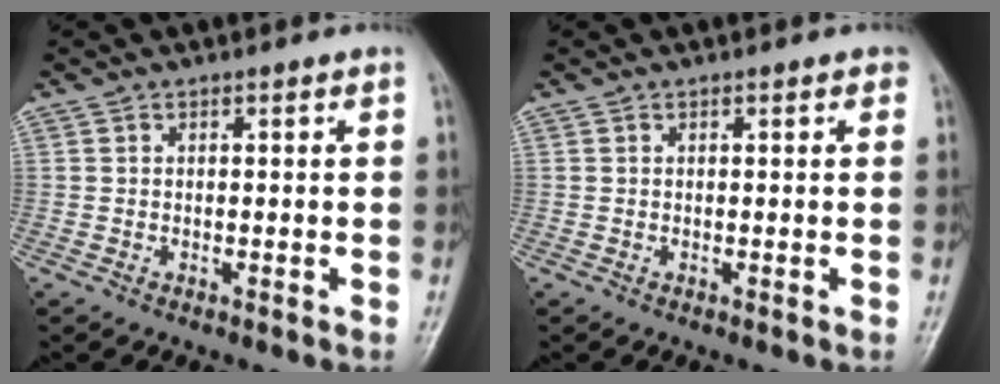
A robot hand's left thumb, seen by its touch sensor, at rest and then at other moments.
{"total": 0.7, "force": [0.4, 0.4, 0.5], "torque": [-0.004, 0.000, 0.001]}